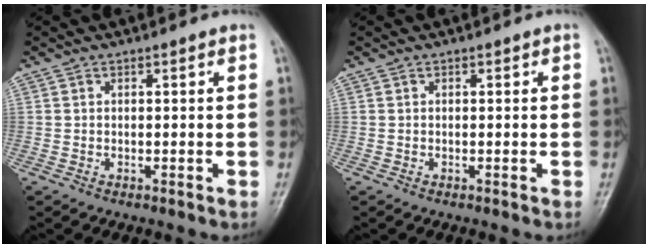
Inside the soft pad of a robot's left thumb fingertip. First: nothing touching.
{"total": 0.0}